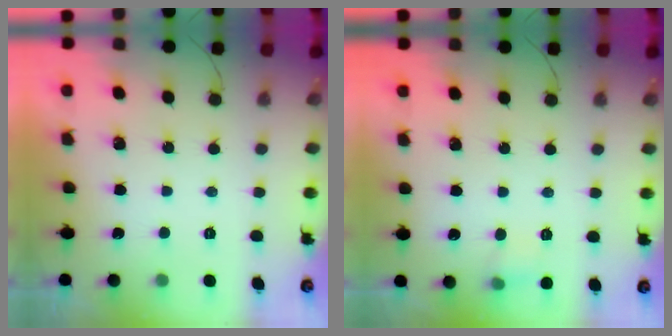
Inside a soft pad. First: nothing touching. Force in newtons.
{"total": 5.3, "press": 5.1, "slide": 1.4}